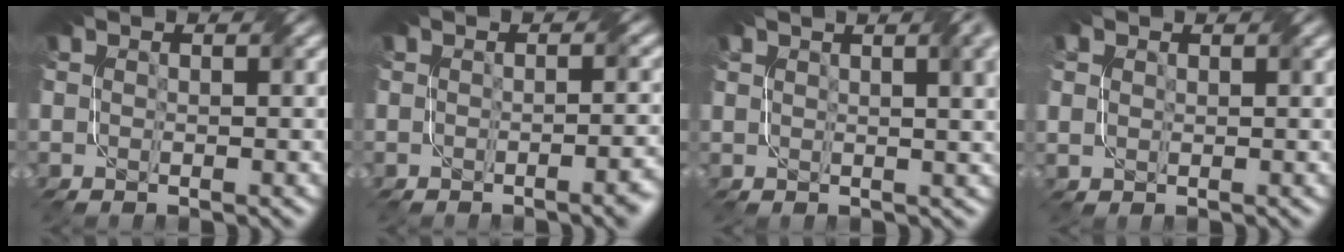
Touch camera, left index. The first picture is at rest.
{"total": 3.0, "force": [-1.1, 0.9, 2.6], "torque": [-0.014, 0.002, -0.014]}
{"total": 9.8, "force": [4.4, 4.5, 7.5], "torque": [-0.049, 0.055, 0.029]}
{"total": 1.5, "force": [0.8, 1.1, 0.7], "torque": [-0.019, 0.001, 0.021]}